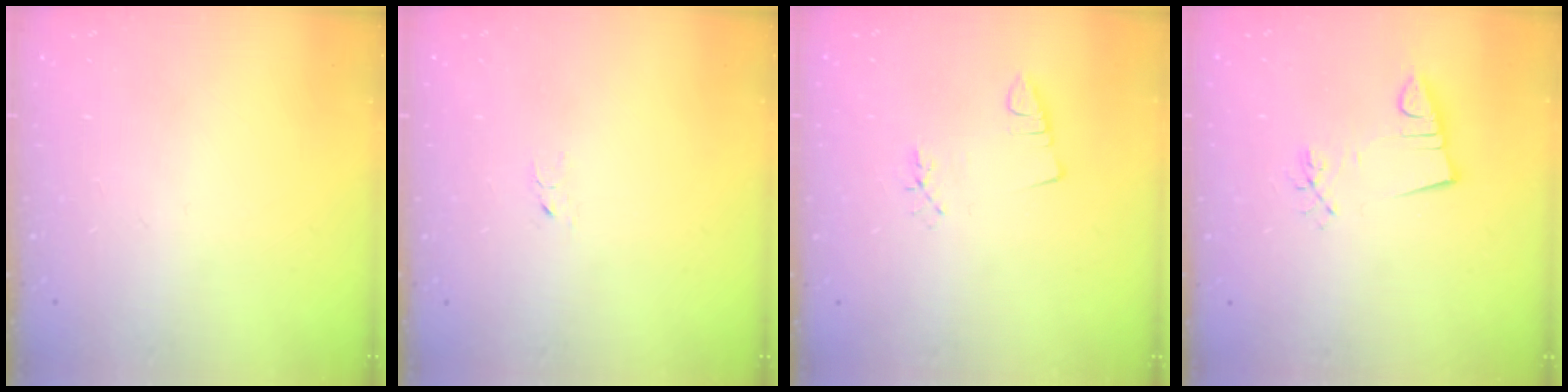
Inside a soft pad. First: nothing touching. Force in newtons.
{"total": 2.5, "press": 2.5, "slide": 0.2}
{"total": 2.4, "press": 2.0, "slide": 1.4}
{"total": 3.5, "press": 2.2, "slide": 2.8}